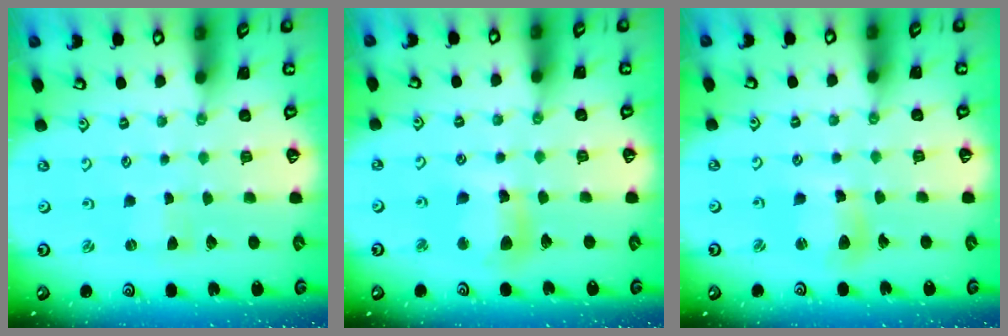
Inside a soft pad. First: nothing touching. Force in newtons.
{"total": 10.9, "press": 10.9, "slide": 1.3}
{"total": 7.7, "press": 7.7, "slide": 0.9}